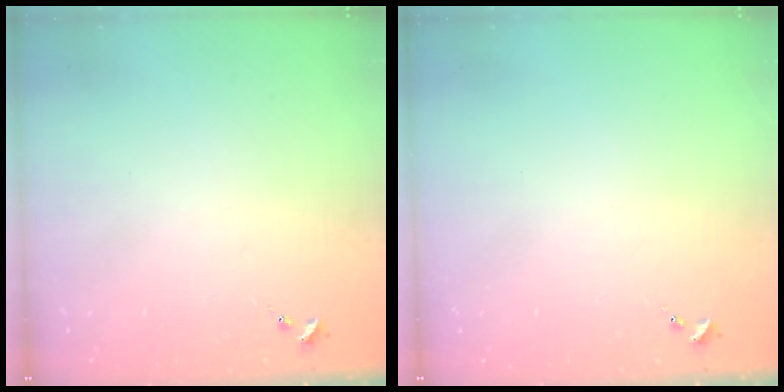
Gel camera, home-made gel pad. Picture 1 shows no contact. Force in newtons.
{"total": 0.0}